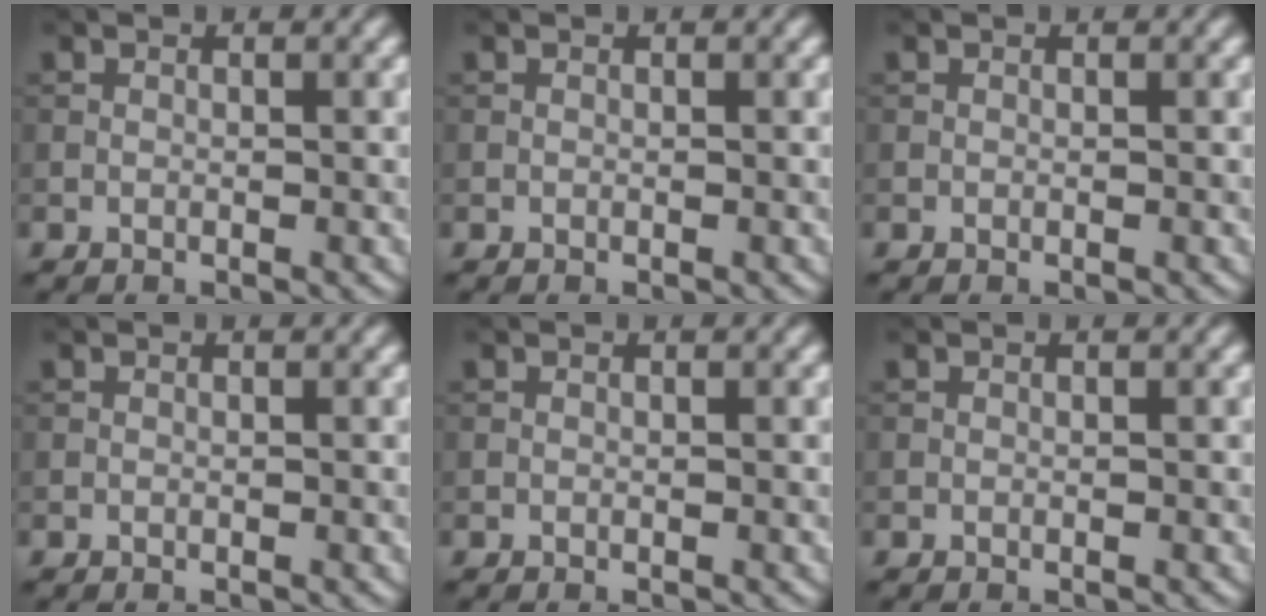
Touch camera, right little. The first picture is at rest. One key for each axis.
{"total": 0.0}
{"total": 0.0}
{"total": 0.0}
{"total": 0.0}
{"total": 0.0}